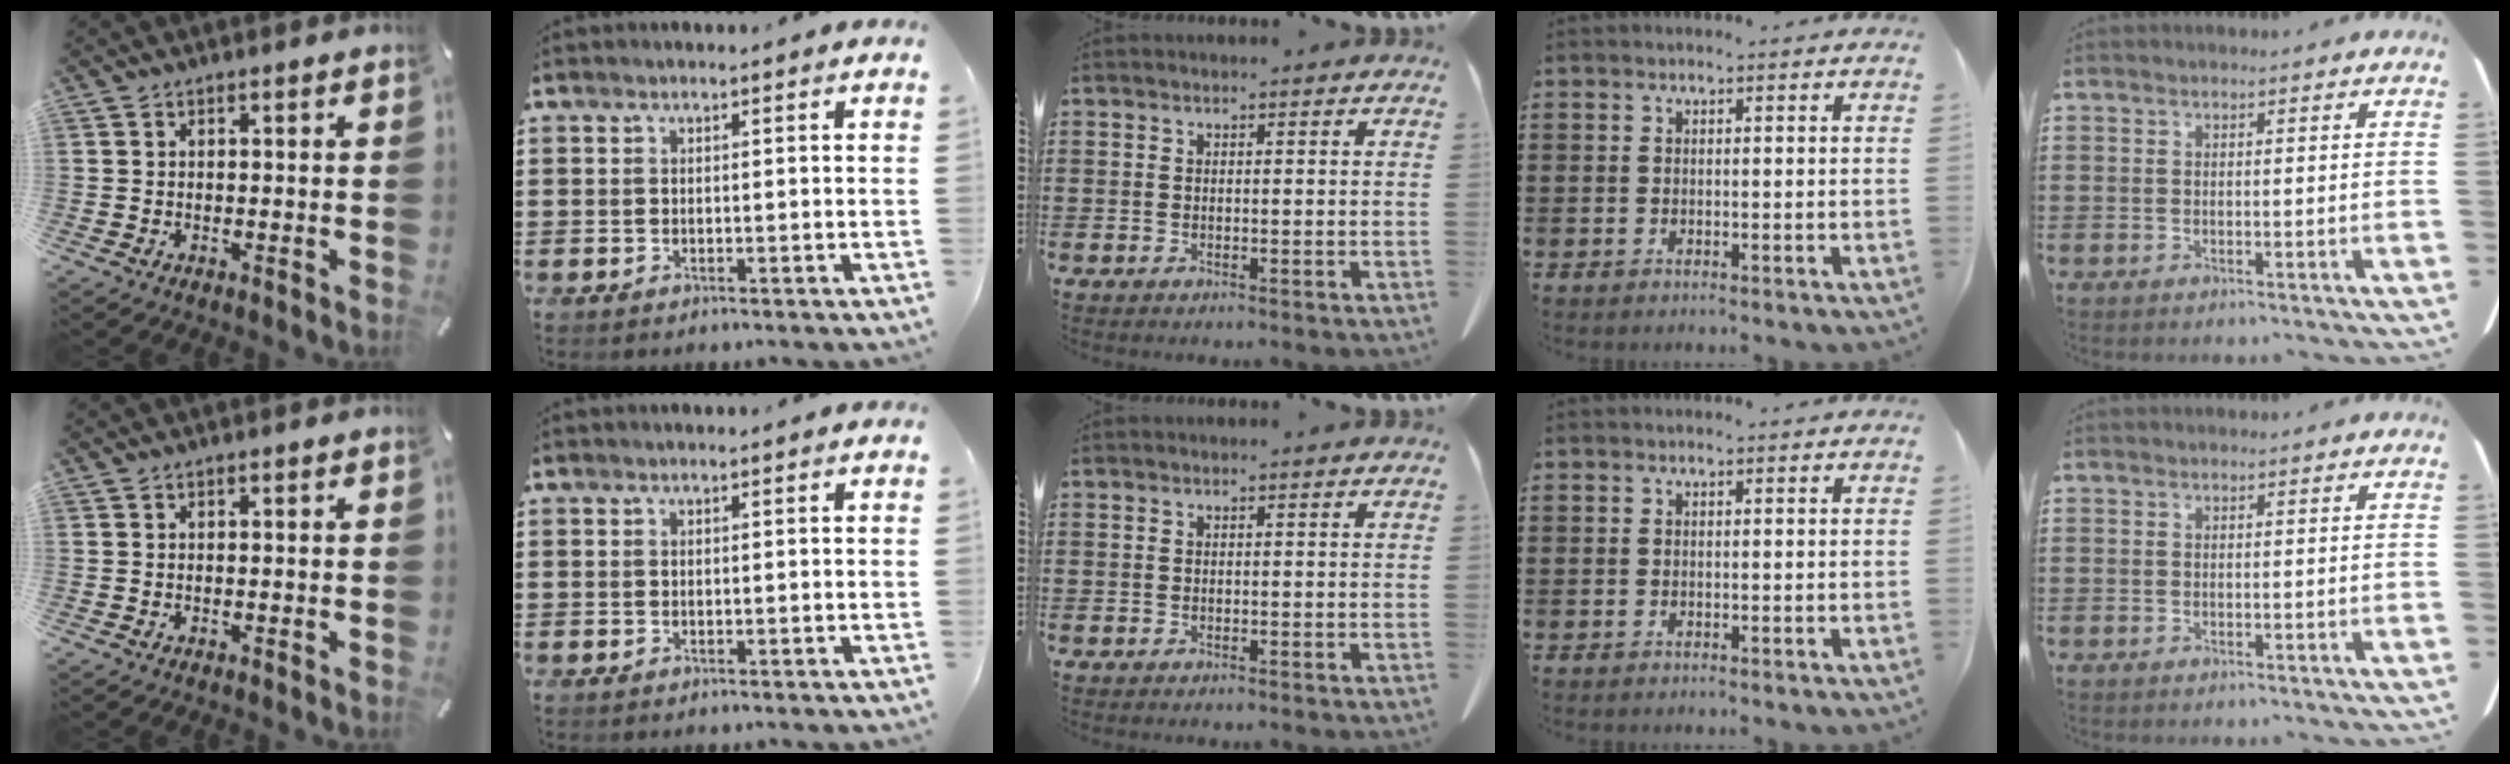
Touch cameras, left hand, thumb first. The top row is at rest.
{}